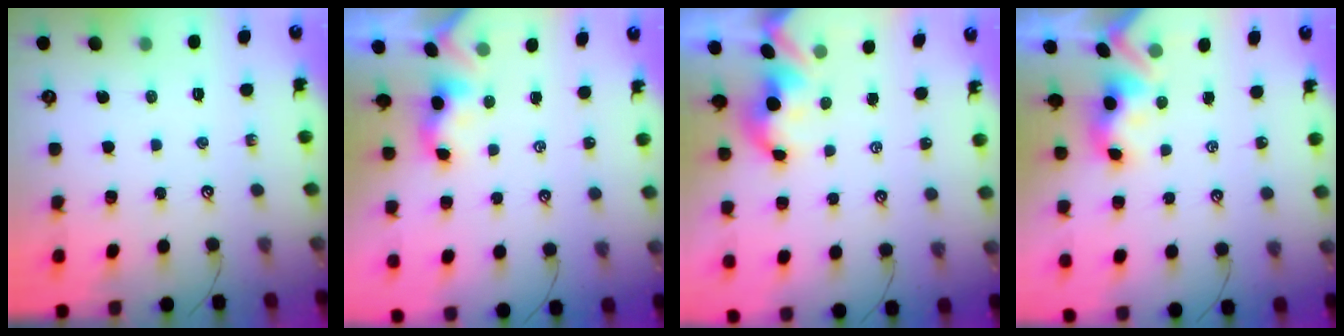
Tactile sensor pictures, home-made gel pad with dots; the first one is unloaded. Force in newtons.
{"total": 1.1, "press": 1.0, "slide": 0.4}
{"total": 2.4, "press": 2.3, "slide": 0.3}
{"total": 3.1, "press": 3.1, "slide": 0.3}